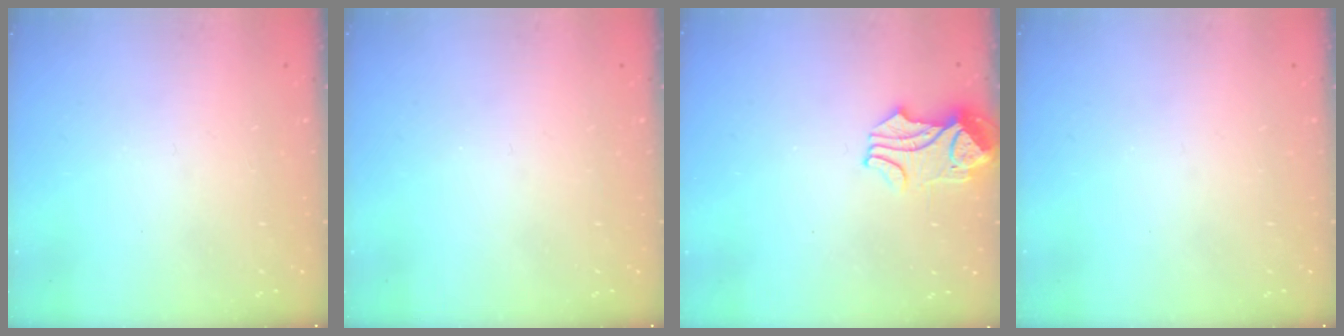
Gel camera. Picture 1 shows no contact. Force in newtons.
{"total": 0.0}
{"total": 1.6, "press": 1.1, "slide": 1.1}
{"total": 0.0}